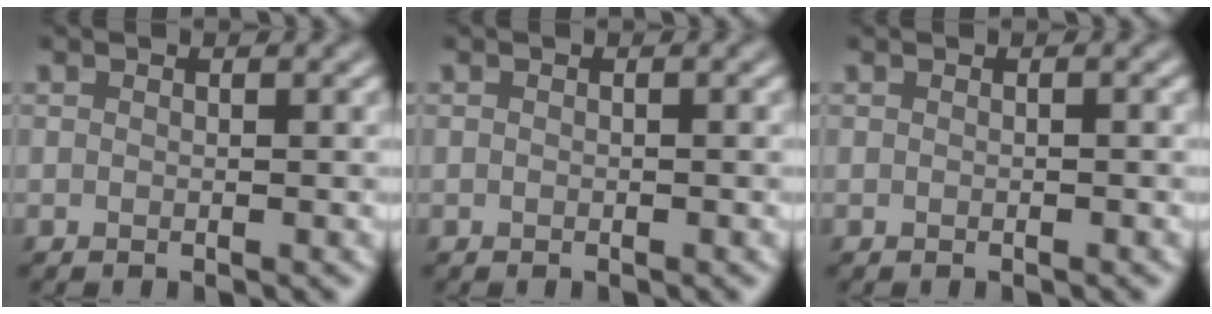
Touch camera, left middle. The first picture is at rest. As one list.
[{"total": 0.0}, {"total": 0.0}]